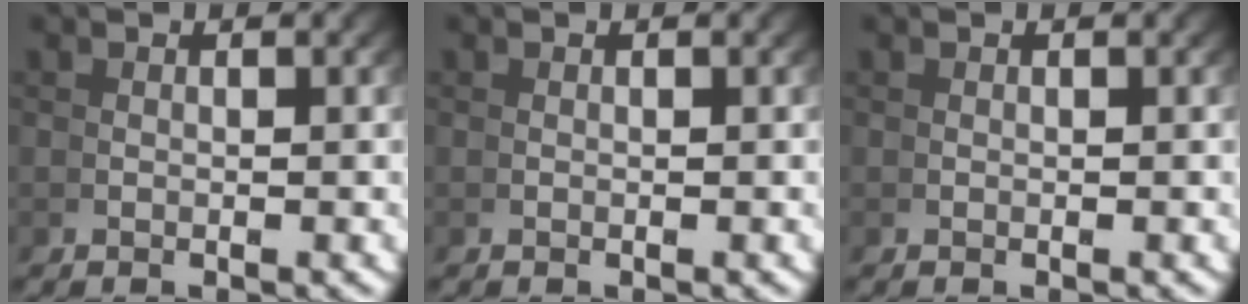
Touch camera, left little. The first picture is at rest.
{"total": 0.0}
{"total": 0.0}